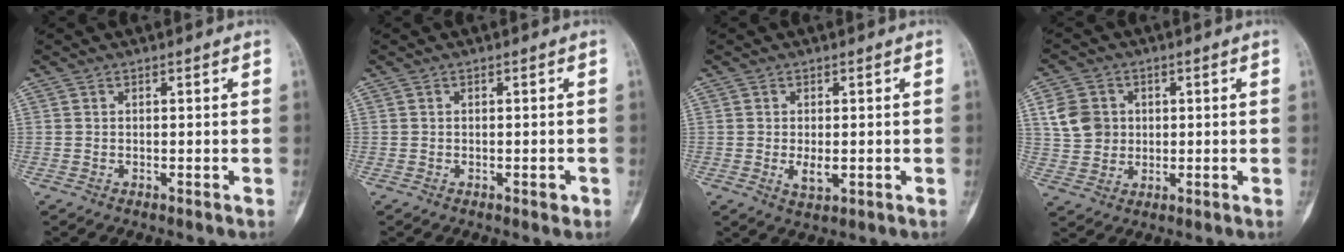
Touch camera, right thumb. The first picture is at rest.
{"total": 1.3, "force": [-0.6, 0.6, 1.0], "torque": [-0.009, -0.001, -0.006]}
{"total": 3.3, "force": [-0.5, 1.7, 2.8], "torque": [-0.046, -0.006, -0.005]}
{"total": 7.5, "force": [1.6, 6.6, 3.3], "torque": [-0.037, -0.001, 0.031]}